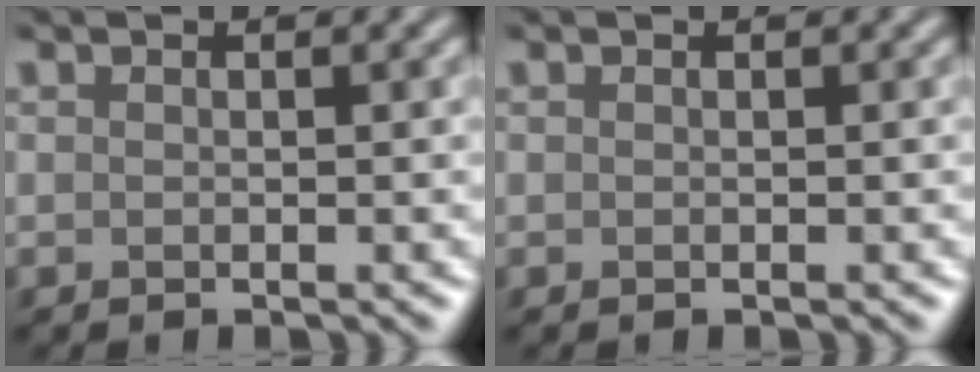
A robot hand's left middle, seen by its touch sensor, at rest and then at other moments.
{"total": 0.0}